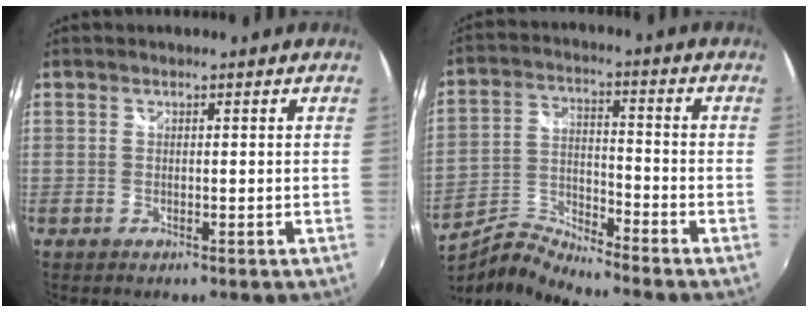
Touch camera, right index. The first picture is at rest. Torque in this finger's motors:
{"motor_torque": [0.02, -0.02, -0.42, -0.12]}